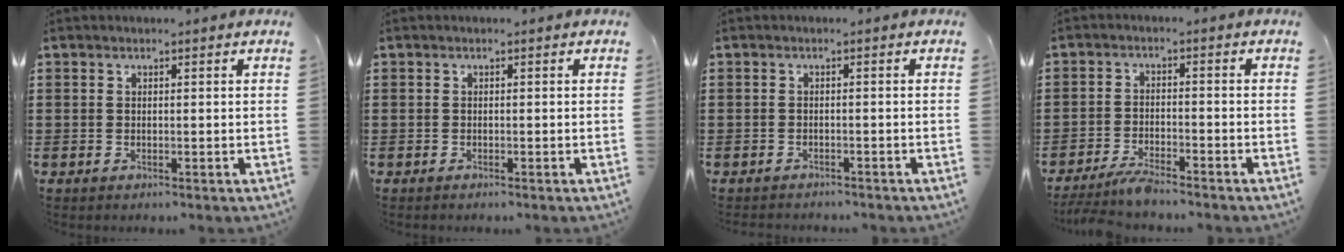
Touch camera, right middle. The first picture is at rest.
{"total": 0.0}
{"total": 1.0, "force": [-1.0, 0.0, -0.1], "torque": [-0.001, 0.000, -0.022]}
{"total": 3.7, "force": [-3.4, 0.1, 1.5], "torque": [-0.041, -0.008, -0.070]}